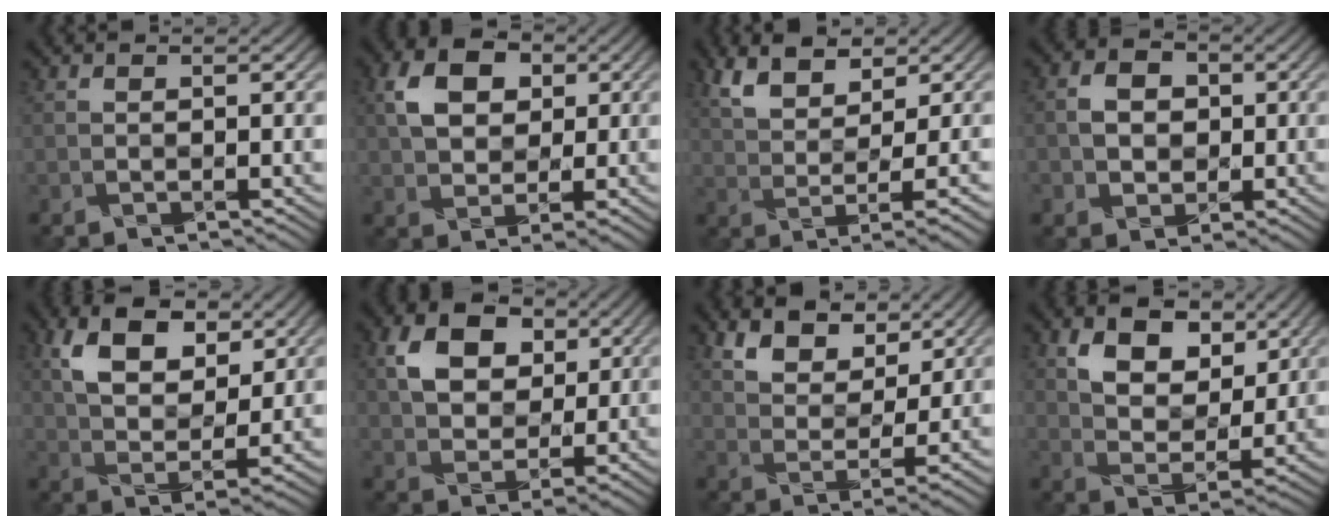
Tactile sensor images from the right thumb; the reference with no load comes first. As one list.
[{"total": 6.9, "force": [1.9, 4.9, 4.4], "torque": [-0.085, 0.009, 0.032]}, {"total": 7.4, "force": [3.8, 2.6, 5.9], "torque": [-0.097, 0.009, 0.070]}, {"total": 3.8, "force": [0.0, 3.3, 1.8], "torque": [-0.038, 0.002, -0.002]}, {"total": 9.6, "force": [4.6, 5.1, 6.8], "torque": [-0.133, 0.004, 0.091]}, {"total": 8.1, "force": [3.1, 5.7, 4.7], "torque": [-0.097, 0.005, 0.054]}, {"total": 6.5, "force": [4.4, 3.0, 3.7], "torque": [-0.074, 0.001, 0.090]}, {"total": 8.6, "force": [4.5, 5.0, 5.4], "torque": [-0.102, -0.005, 0.081]}]